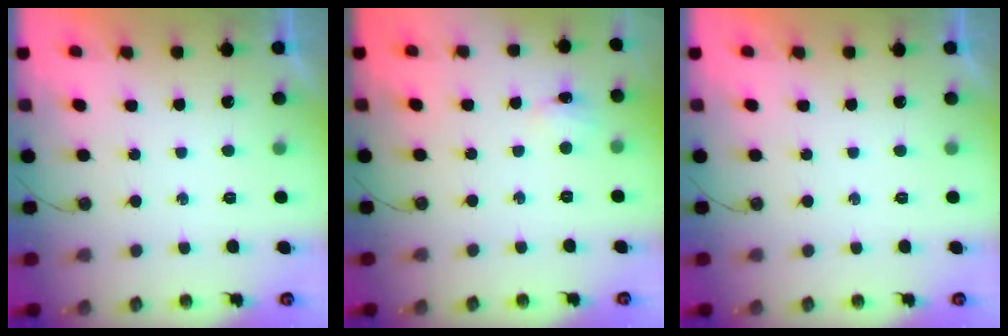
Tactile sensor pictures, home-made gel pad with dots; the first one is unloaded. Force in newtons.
{"total": 2.9, "press": 2.8, "slide": 0.6}
{"total": 0.0}